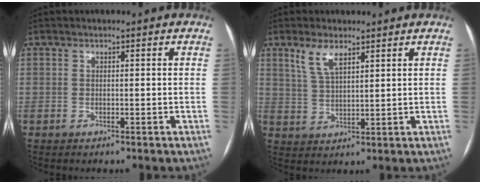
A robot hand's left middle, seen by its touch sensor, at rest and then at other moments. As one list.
[{"total": 4.7, "force": [3.2, 1.6, 3.1], "torque": [-0.071, 0.007, 0.068]}]